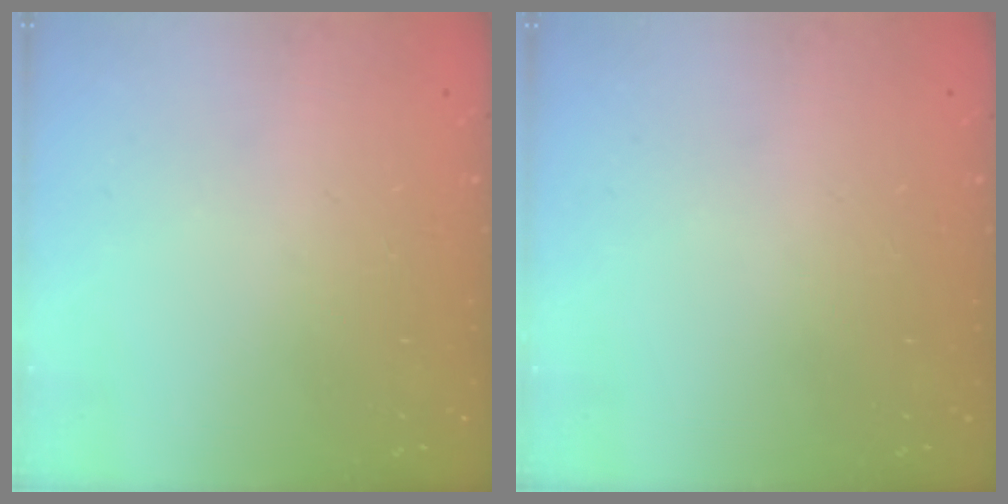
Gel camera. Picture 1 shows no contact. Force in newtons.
{"total": 0.0}